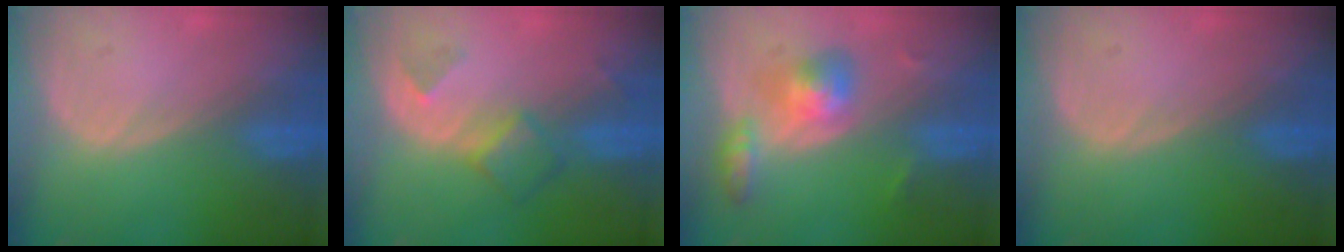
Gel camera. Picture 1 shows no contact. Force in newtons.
{"total": 4.8, "press": 4.3, "slide": 2.1}
{"total": 5.7, "press": 5.4, "slide": 1.6}
{"total": 0.0}